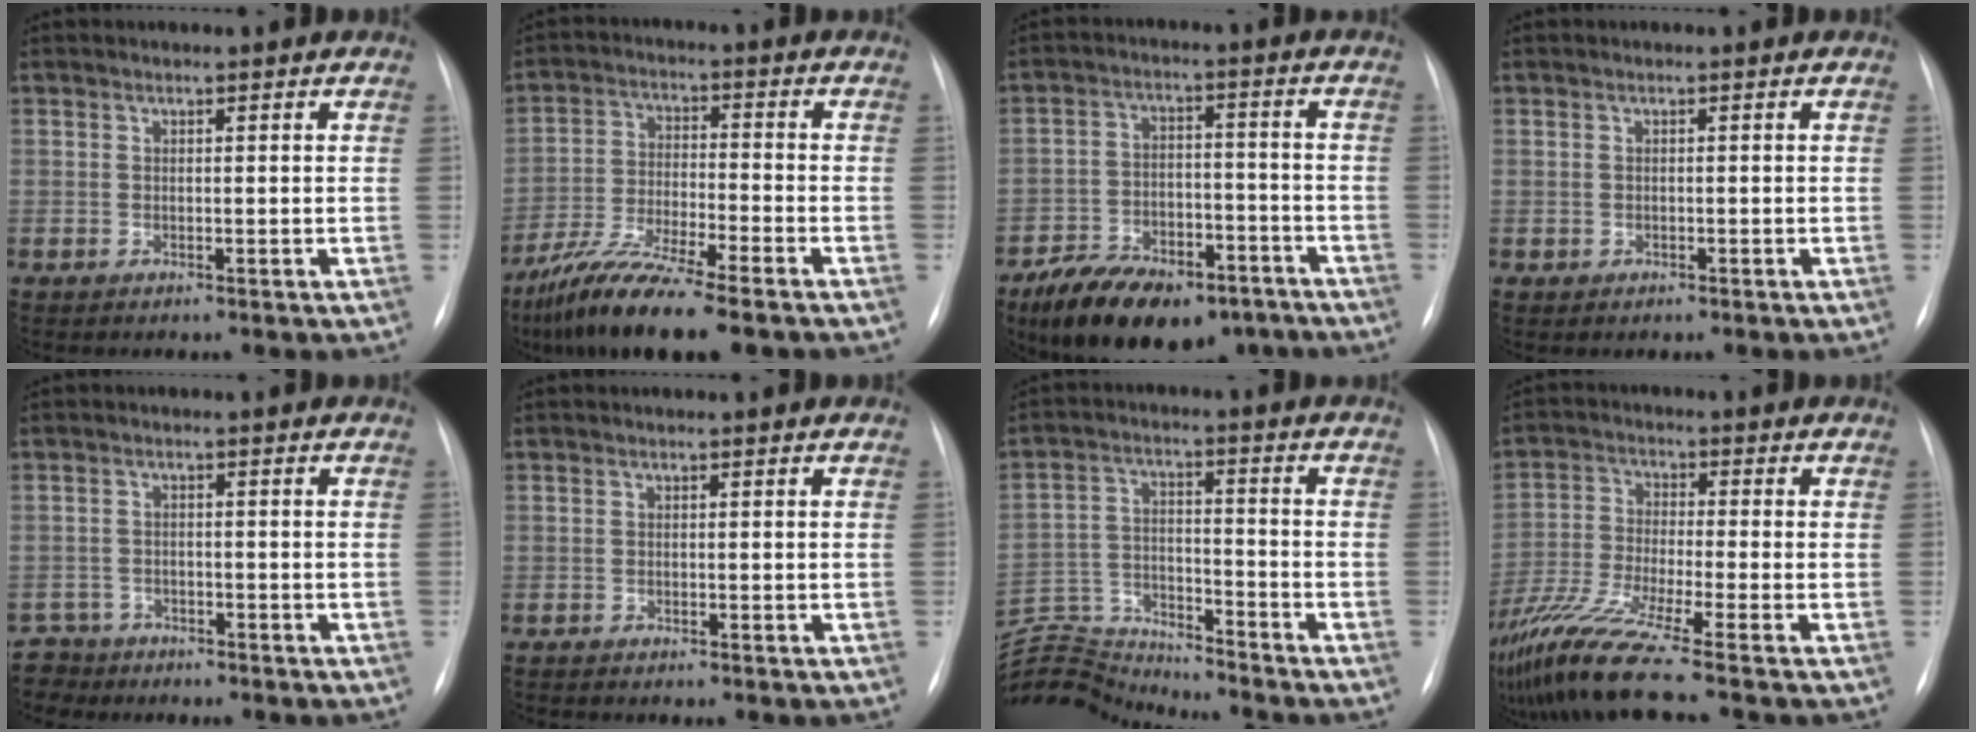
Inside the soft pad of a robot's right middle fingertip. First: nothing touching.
{"total": 12.2, "force": [-9.3, 0.5, 8.0], "torque": [-0.154, -0.034, -0.163]}
{"total": 16.2, "force": [-11.9, 7.2, 8.3], "torque": [-0.142, 0.012, -0.188]}
{"total": 0.0}
{"total": 4.3, "force": [-3.8, 1.7, -1.2], "torque": [0.019, -0.006, -0.072]}
{"total": 0.9, "force": [-0.8, -0.2, 0.3], "torque": [-0.008, -0.004, -0.013]}
{"total": 13.6, "force": [-13.6, -0.2, 0.2], "torque": [-0.017, 0.022, -0.245]}
{"total": 12.5, "force": [-9.6, -1.9, 7.8], "torque": [-0.160, -0.040, -0.177]}